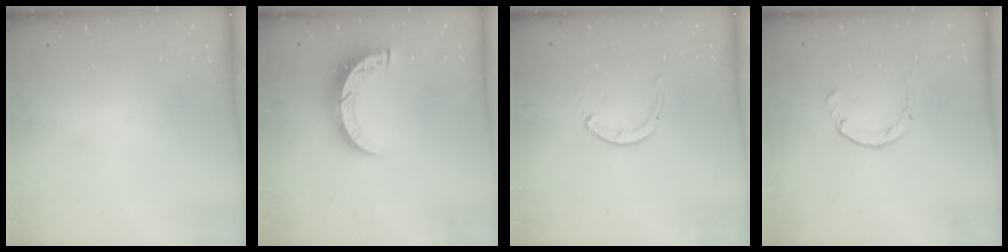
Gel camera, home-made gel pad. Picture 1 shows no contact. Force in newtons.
{"total": 10.2, "press": 10.1, "slide": 1.0}
{"total": 0.0}
{"total": 0.0}